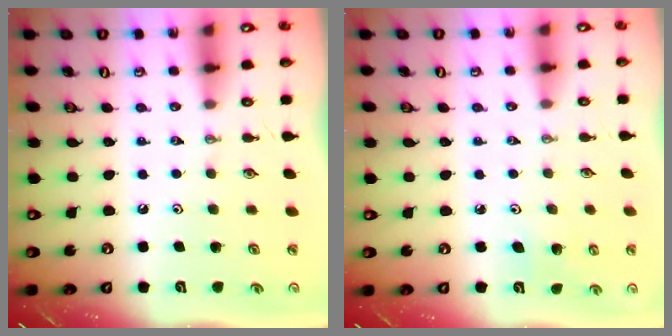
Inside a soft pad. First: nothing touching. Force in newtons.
{"total": 4.3, "press": 4.1, "slide": 1.0}